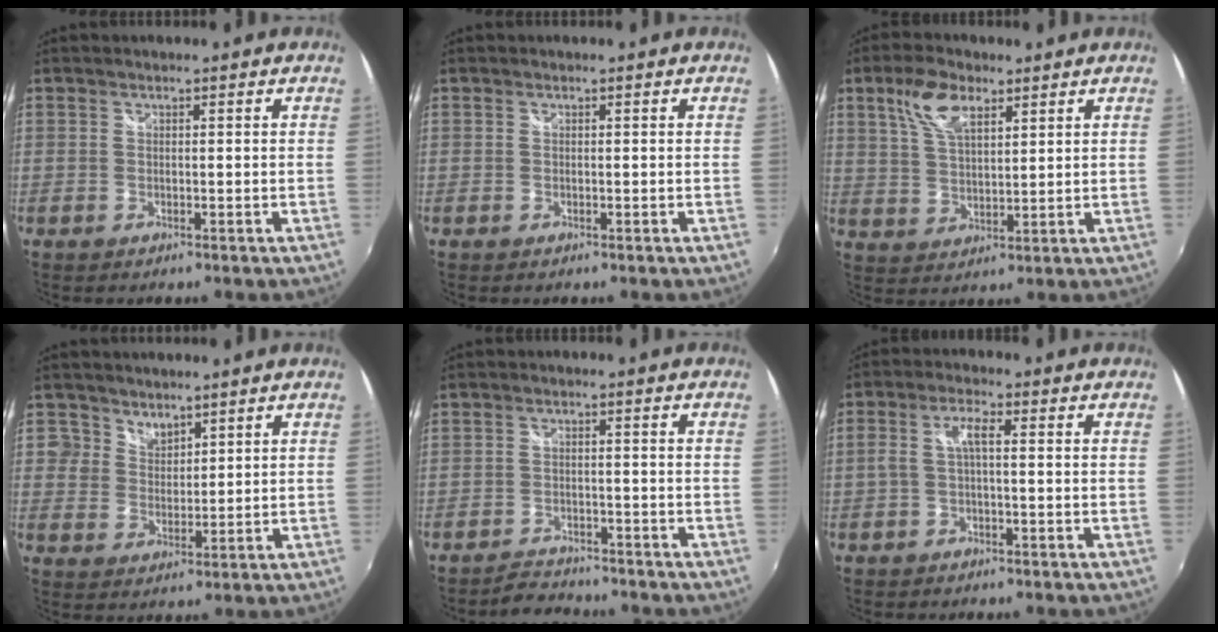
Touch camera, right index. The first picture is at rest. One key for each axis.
{"total": 0.0}
{"total": 8.3, "fx": 4.6, "fy": 3.9, "fz": 5.7, "tx": -0.113, "ty": 0.015, "tz": 0.090}
{"total": 4.6, "fx": 3.1, "fy": 3.4, "fz": 0.3, "tx": 0.006, "ty": 0.009, "tz": 0.057}
{"total": 4.5, "fx": -4.3, "fy": 1.2, "fz": 0.3, "tx": -0.026, "ty": 0.001, "tz": -0.073}
{"total": 3.9, "fx": -0.2, "fy": 1.0, "fz": 3.8, "tx": -0.076, "ty": 0.011, "tz": -0.001}